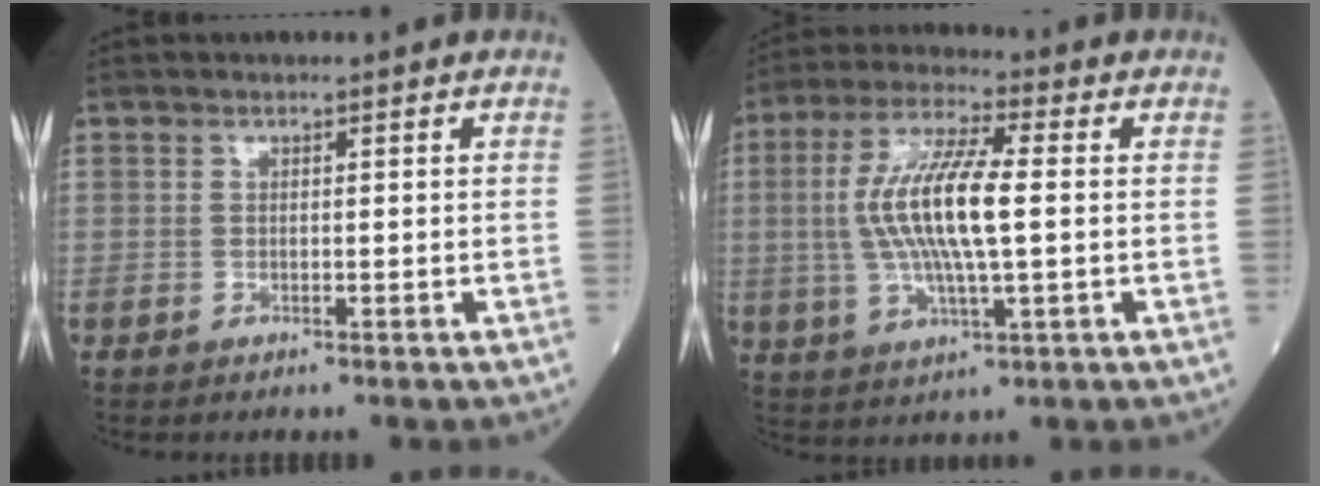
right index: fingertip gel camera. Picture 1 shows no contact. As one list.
[{"total": 12.5, "force": [0.5, 2.1, 12.3], "torque": [-0.254, 0.006, 0.009]}]